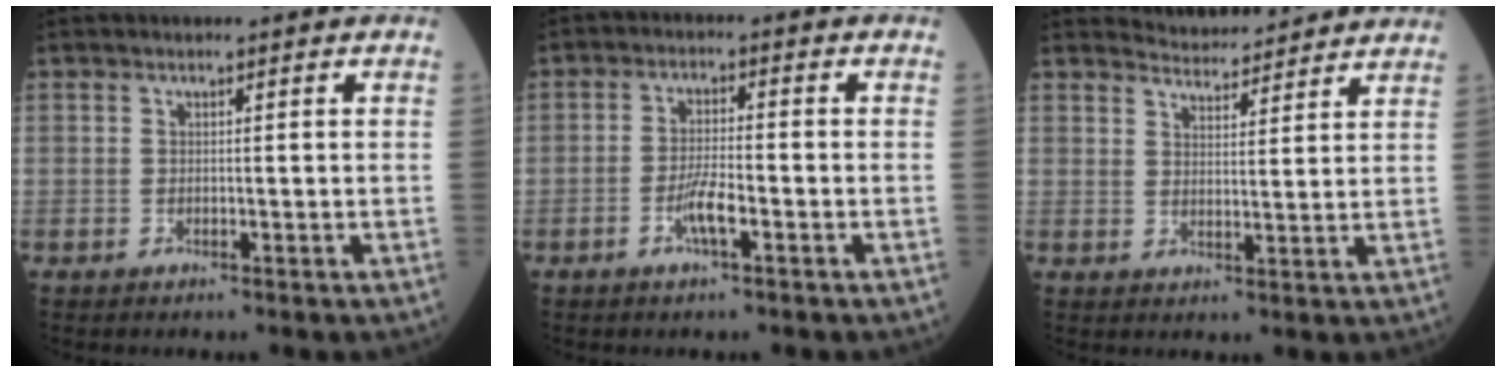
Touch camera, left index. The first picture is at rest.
{"total": 4.1, "force": [-2.0, 0.5, 3.5], "torque": [-0.070, -0.004, -0.041]}
{"total": 6.9, "force": [6.8, 1.0, 0.1], "torque": [-0.007, 0.016, 0.091]}